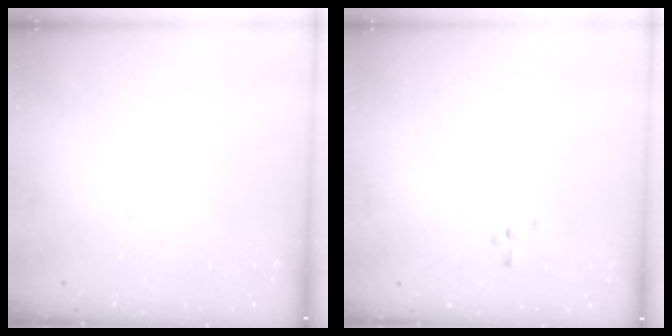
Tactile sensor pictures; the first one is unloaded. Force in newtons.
{"total": 0.7, "press": 0.6, "slide": 0.1}